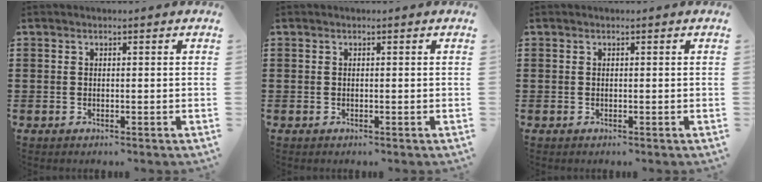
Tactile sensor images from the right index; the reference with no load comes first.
{"total": 0.0}
{"total": 0.0}